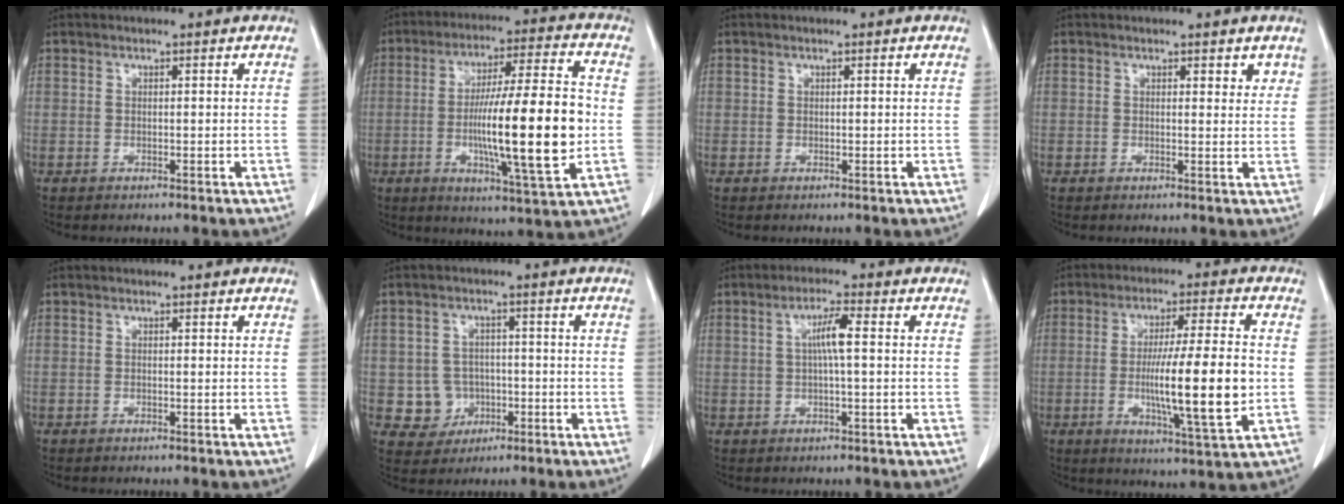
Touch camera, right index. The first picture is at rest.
{"total": 18.1, "force": [-2.3, 1.2, 17.9], "torque": [-0.300, -0.005, -0.037]}
{"total": 0.0}
{"total": 2.3, "force": [1.6, 1.0, 1.2], "torque": [-0.008, -0.006, 0.021]}
{"total": 0.0}
{"total": 5.3, "force": [-0.9, 5.1, 0.8], "torque": [-0.007, 0.010, -0.006]}
{"total": 4.0, "force": [0.6, 0.3, 3.9], "torque": [-0.072, 0.009, 0.011]}
{"total": 13.6, "force": [-1.7, 0.3, 13.5], "torque": [-0.227, -0.014, -0.030]}